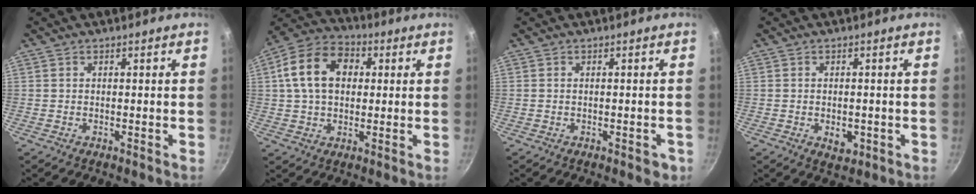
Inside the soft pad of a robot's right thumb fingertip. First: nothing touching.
{"total": 13.7, "force": [2.6, 9.8, 9.3], "torque": [-0.142, 0.020, 0.028]}
{"total": 2.6, "force": [-1.1, 1.1, 2.1], "torque": [-0.021, 0.006, -0.012]}
{"total": 3.7, "force": [-0.9, 2.3, 2.7], "torque": [-0.033, 0.001, -0.008]}